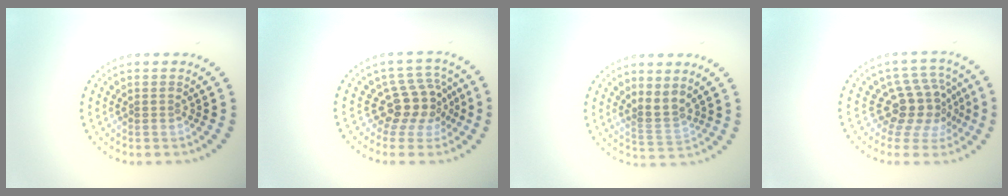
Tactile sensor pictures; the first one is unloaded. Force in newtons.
{"total": 3.9, "press": 2.9, "slide": 2.6}
{"total": 2.1, "press": 1.6, "slide": 1.3}
{"total": 4.4, "press": 3.2, "slide": 3.0}